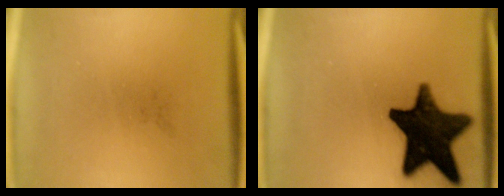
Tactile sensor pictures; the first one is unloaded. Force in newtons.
{"total": 17.0}